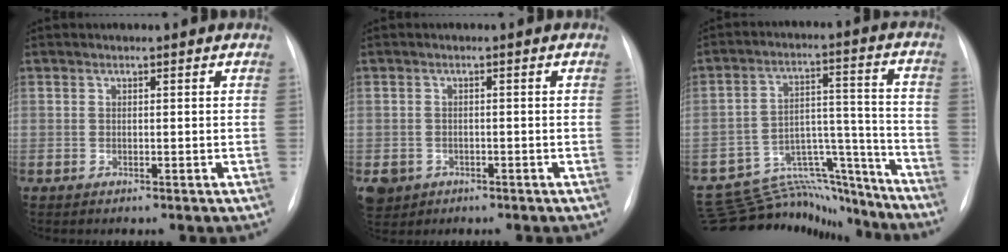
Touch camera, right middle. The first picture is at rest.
{"total": 5.9, "force": [-2.9, 4.9, 1.4], "torque": [-0.035, 0.003, -0.040]}
{"total": 19.2, "force": [-18.4, 5.1, 2.6], "torque": [-0.048, 0.057, -0.266]}